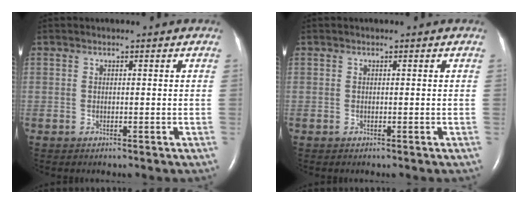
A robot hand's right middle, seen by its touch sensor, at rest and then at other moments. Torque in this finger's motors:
{"motor_torque": [-0.04, 0.12, 0.02, 0.00]}